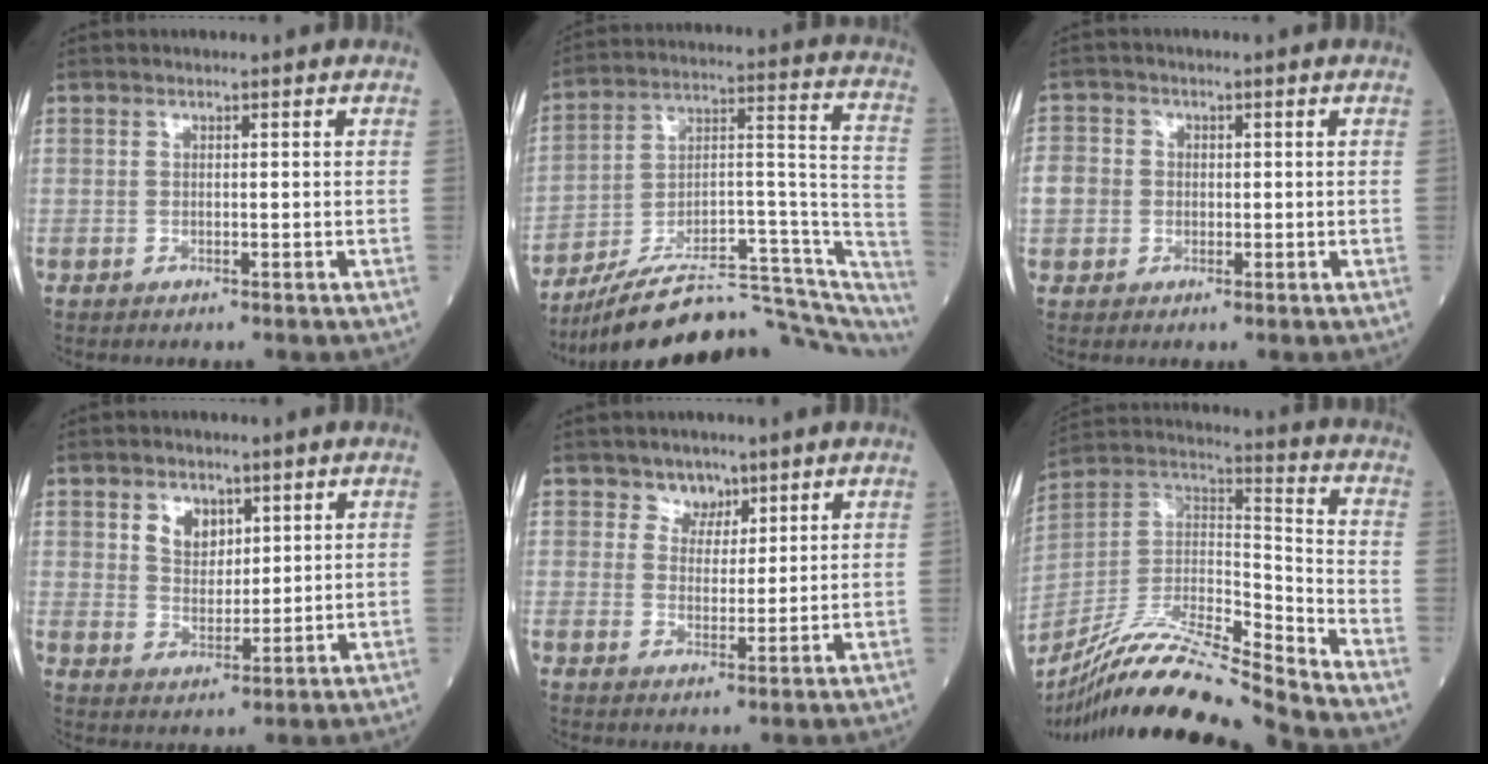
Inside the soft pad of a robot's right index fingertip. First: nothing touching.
{"total": 27.7, "force": [-23.9, 4.6, 13.3], "torque": [-0.132, 0.035, -0.345]}
{"total": 4.3, "force": [-0.4, 4.0, 1.5], "torque": [-0.035, 0.014, -0.008]}
{"total": 4.9, "force": [2.5, 3.3, 2.6], "torque": [-0.047, 0.004, 0.049]}
{"total": 3.4, "force": [2.4, 2.4, 0.4], "torque": [-0.001, -0.001, 0.039]}
{"total": 19.1, "force": [-17.1, -0.5, 8.5], "torque": [-0.172, 0.014, -0.316]}